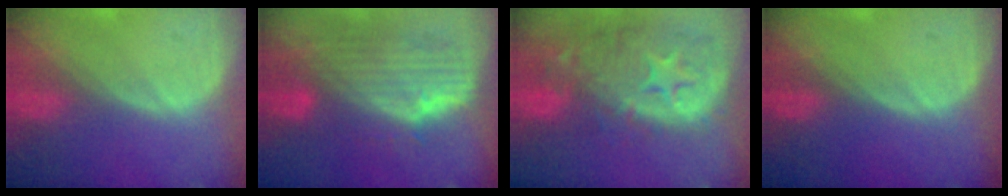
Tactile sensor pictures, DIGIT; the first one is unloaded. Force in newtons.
{"total": 9.9, "press": 8.8, "slide": 4.5}
{"total": 13.9, "press": 11.1, "slide": 8.3}
{"total": 0.0}